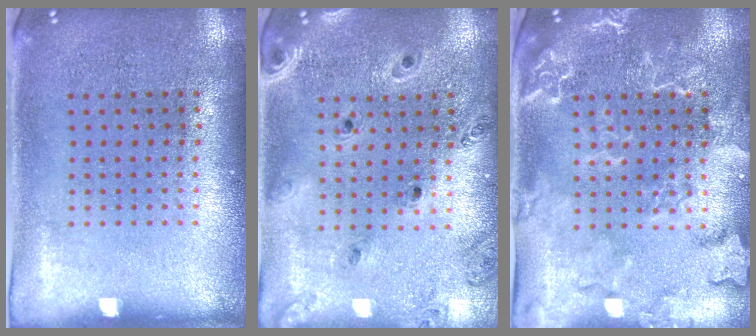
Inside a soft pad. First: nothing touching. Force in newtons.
{"total": 0.8, "press": 0.8, "slide": 0.1}
{"total": 2.5, "press": 2.4, "slide": 0.7}